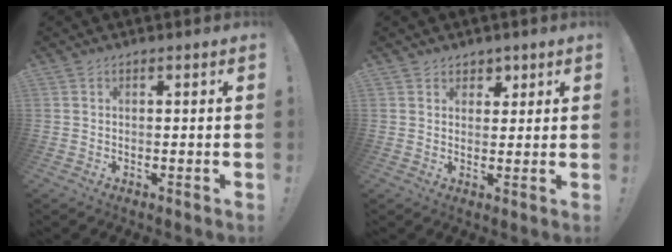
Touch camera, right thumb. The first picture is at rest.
{"total": 3.6, "force": [2.1, 2.9, 0.2], "torque": [0.011, -0.013, 0.036]}